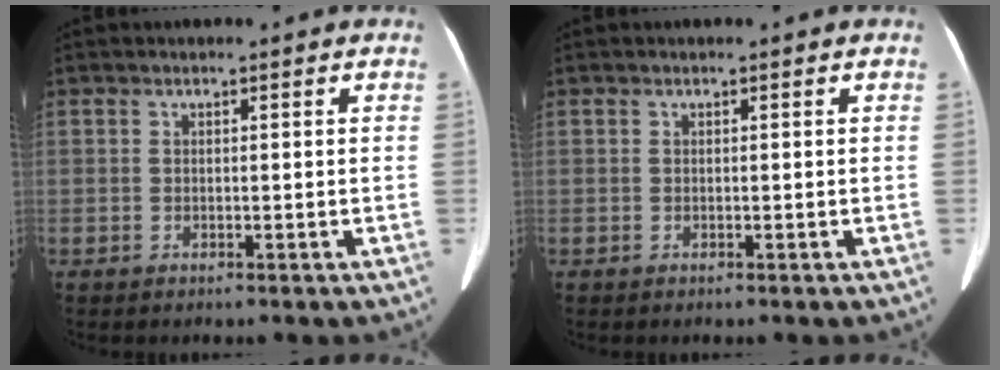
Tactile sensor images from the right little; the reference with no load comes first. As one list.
[{"total": 0.0}]